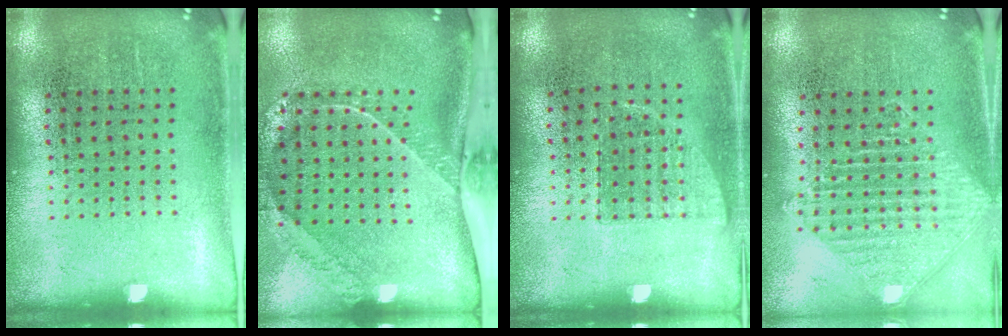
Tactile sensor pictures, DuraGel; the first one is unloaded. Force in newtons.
{"total": 2.6, "press": 1.7, "slide": 1.9}
{"total": 0.7, "press": 0.6, "slide": 0.2}
{"total": 1.2, "press": 1.2, "slide": 0.2}